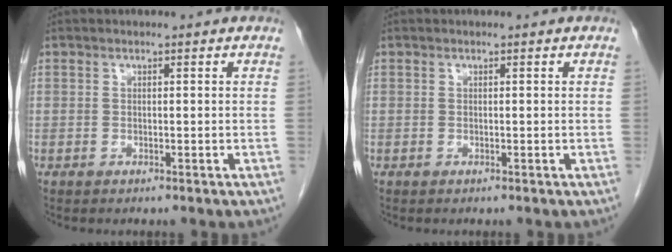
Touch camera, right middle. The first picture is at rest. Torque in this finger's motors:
{"motor_torque": [-0.17, -0.03, -0.03, 0.00]}